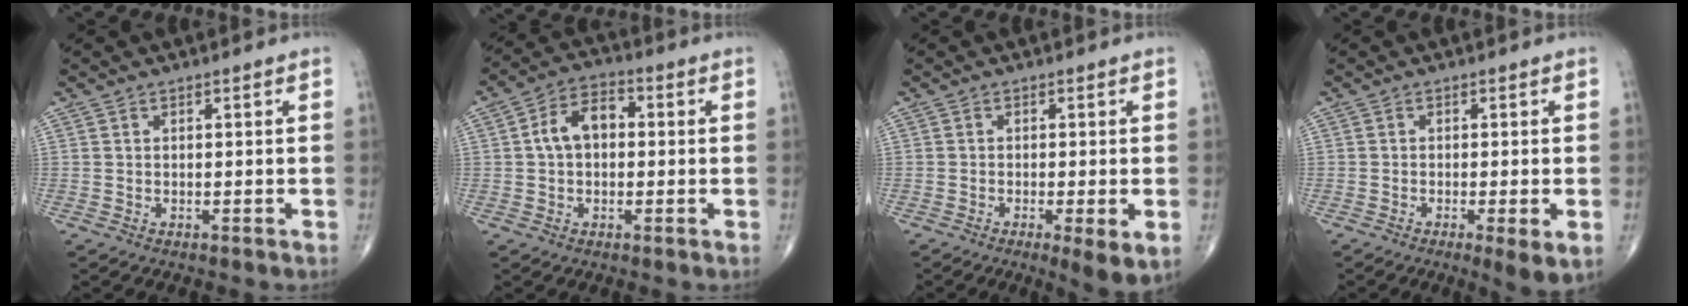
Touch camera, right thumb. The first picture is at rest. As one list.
[{"total": 7.7, "force": [0.6, 5.1, 5.7], "torque": [-0.092, 0.027, 0.002]}, {"total": 5.3, "force": [-1.6, 0.9, 5.0], "torque": [-0.085, -0.017, -0.027]}, {"total": 4.7, "force": [-1.5, 0.7, 4.4], "torque": [-0.074, -0.015, -0.025]}]